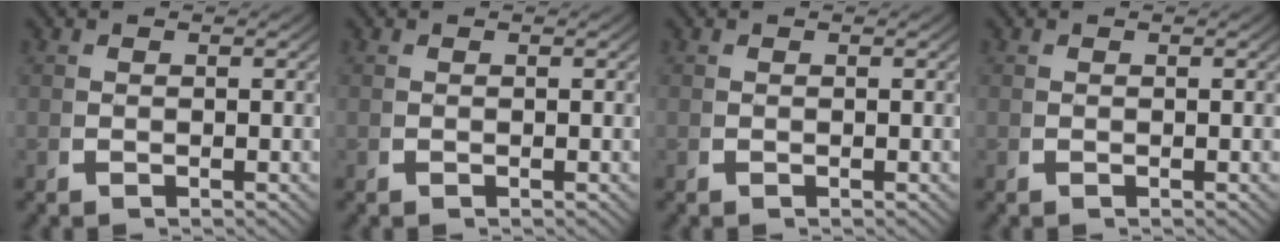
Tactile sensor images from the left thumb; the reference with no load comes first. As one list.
[{"total": 0.0}, {"total": 0.0}, {"total": 0.0}]